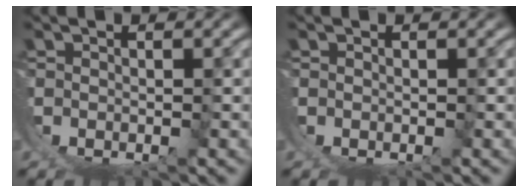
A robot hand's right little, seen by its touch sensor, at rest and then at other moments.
{"total": 0.0}